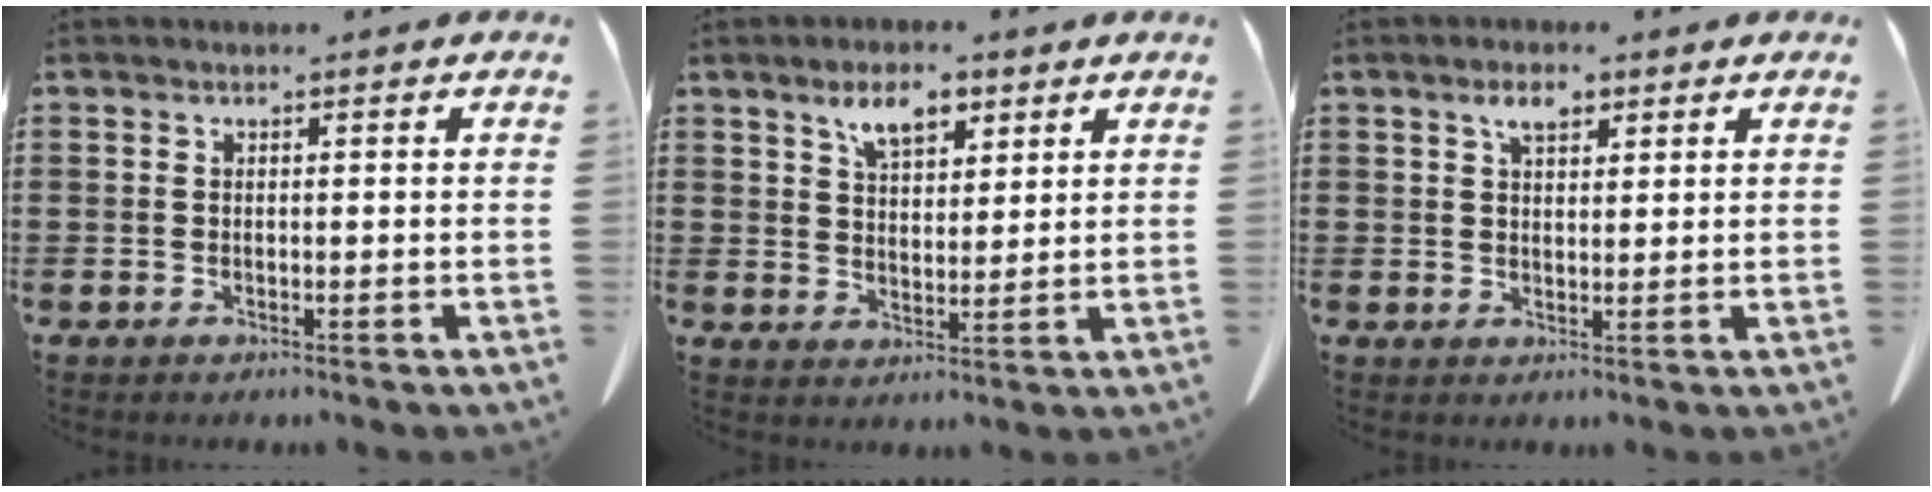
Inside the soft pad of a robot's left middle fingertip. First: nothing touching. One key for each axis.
{"total": 6.0, "fx": 3.9, "fy": 2.9, "fz": 3.5, "tx": -0.065, "ty": 0.003, "tz": 0.068}
{"total": 3.4, "fx": 2.1, "fy": 1.5, "fz": 2.1, "tx": -0.031, "ty": -0.001, "tz": 0.034}